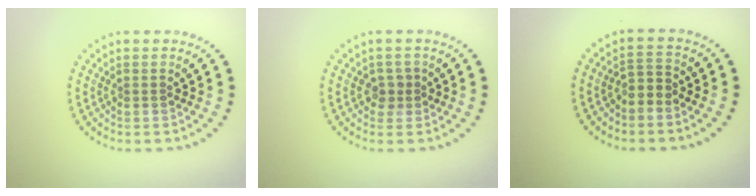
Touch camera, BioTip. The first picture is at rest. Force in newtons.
{"total": 1.5, "press": 1.2, "slide": 0.9}
{"total": 1.7, "press": 1.3, "slide": 1.1}